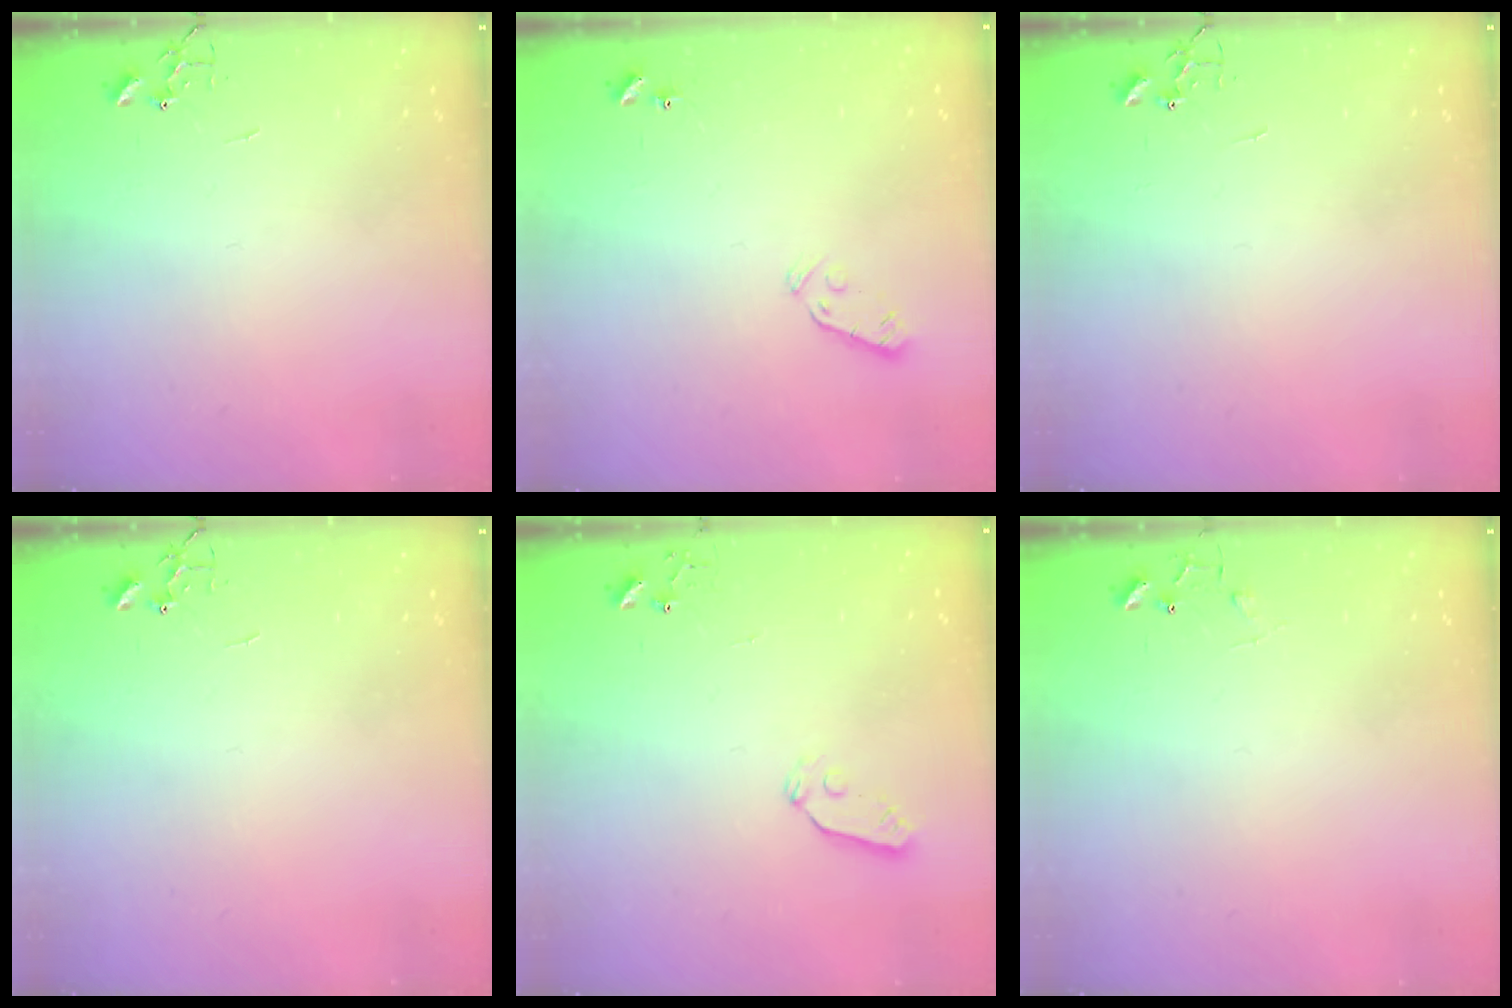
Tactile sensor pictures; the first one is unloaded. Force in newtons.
{"total": 3.8, "press": 3.7, "slide": 0.9}
{"total": 0.0}
{"total": 0.0}
{"total": 3.9, "press": 3.8, "slide": 0.6}
{"total": 5.7, "press": 5.7, "slide": 0.2}